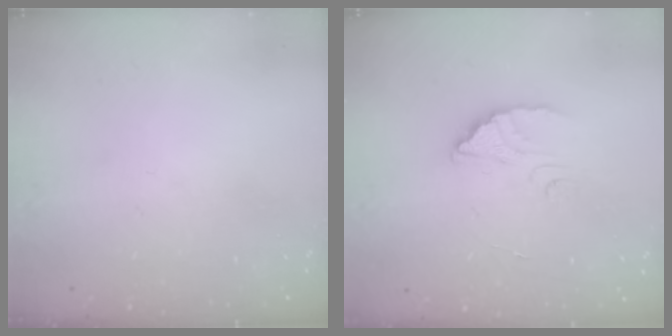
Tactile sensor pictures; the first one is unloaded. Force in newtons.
{"total": 2.5, "press": 2.5, "slide": 0.1}